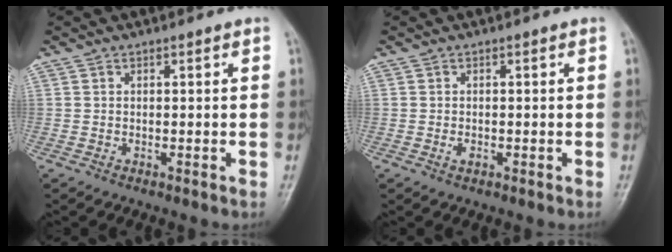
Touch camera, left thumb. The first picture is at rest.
{"total": 1.1, "force": [-0.3, 0.7, 0.8], "torque": [-0.013, -0.001, -0.006]}